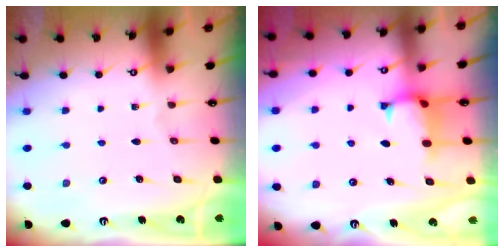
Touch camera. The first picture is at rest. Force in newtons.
{"total": 1.2, "press": 0.9, "slide": 0.8}